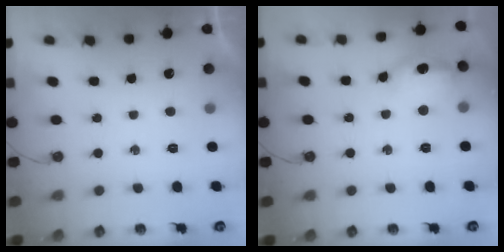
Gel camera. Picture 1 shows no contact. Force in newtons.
{"total": 12.9, "press": 12.8, "slide": 1.4}